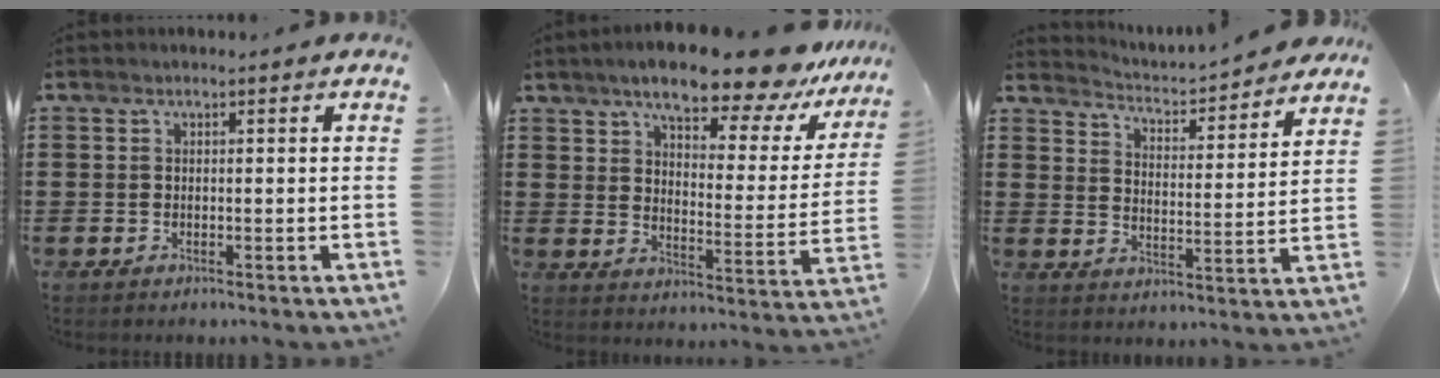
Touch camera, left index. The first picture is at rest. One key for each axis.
{"total": 12.0, "fx": 10.0, "fy": 2.1, "fz": 6.4, "tx": -0.118, "ty": -0.054, "tz": 0.167}
{"total": 3.1, "fx": 3.1, "fy": -0.2, "fz": 0.2, "tx": -0.025, "ty": -0.035, "tz": 0.044}